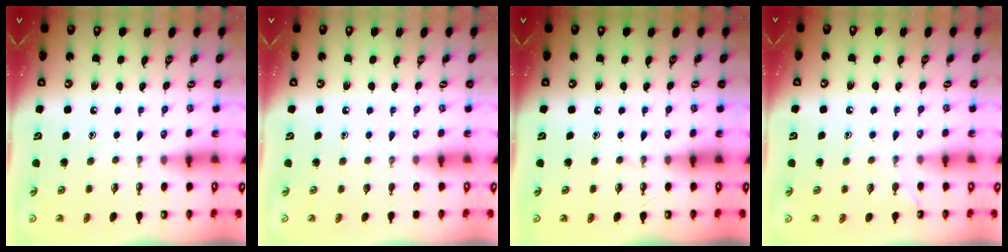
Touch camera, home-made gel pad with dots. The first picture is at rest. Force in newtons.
{"total": 0.0}
{"total": 0.0}
{"total": 4.4, "press": 4.4, "slide": 0.3}